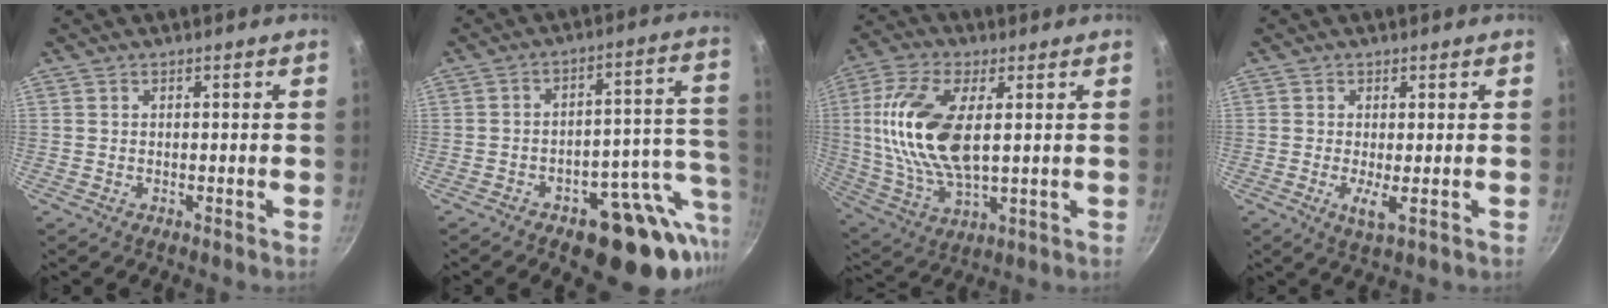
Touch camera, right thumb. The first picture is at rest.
{"total": 17.7, "force": [-5.9, 9.8, 13.5], "torque": [-0.107, 0.040, -0.072]}
{"total": 17.4, "force": [2.7, 8.3, 15.1], "torque": [-0.301, -0.003, 0.052]}
{"total": 3.0, "force": [-0.4, 0.5, 2.9], "torque": [-0.060, -0.011, -0.005]}